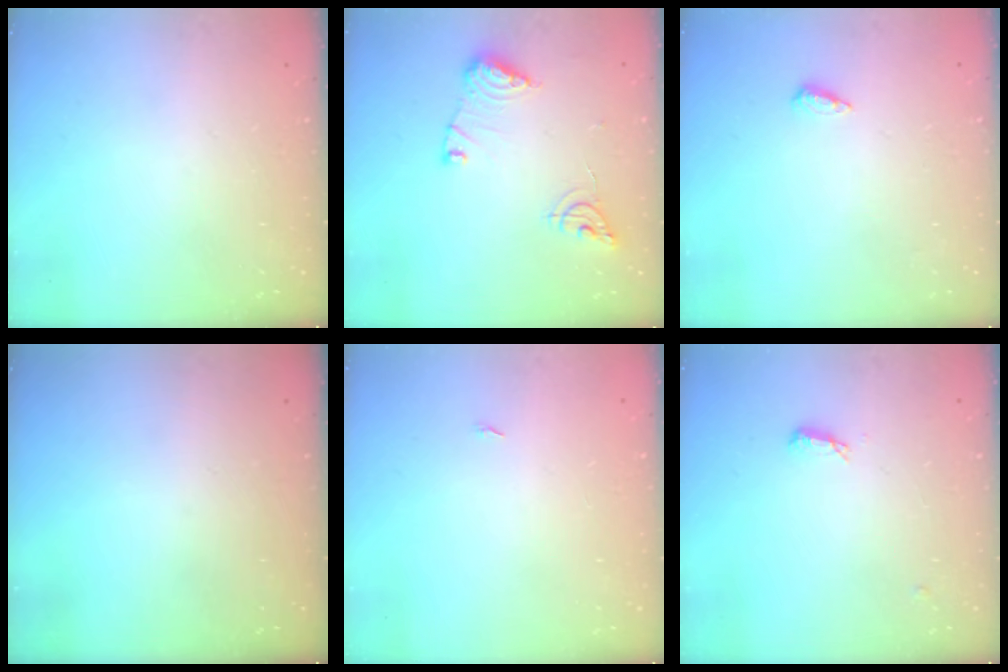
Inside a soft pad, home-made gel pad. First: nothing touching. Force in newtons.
{"total": 11.5, "press": 11.4, "slide": 1.0}
{"total": 4.1, "press": 4.1, "slide": 0.5}
{"total": 0.0}
{"total": 4.0, "press": 1.3, "slide": 3.7}
{"total": 6.1, "press": 5.8, "slide": 1.6}